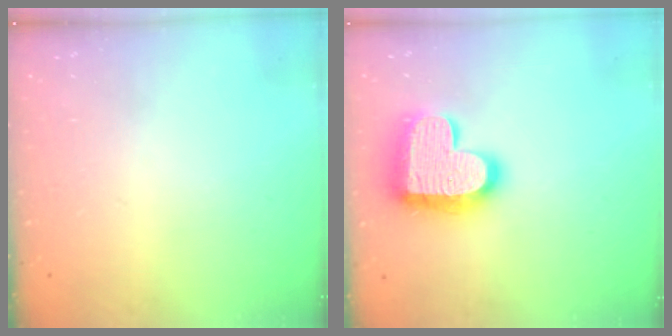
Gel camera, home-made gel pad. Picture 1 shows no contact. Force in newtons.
{"total": 19.2, "press": 19.2, "slide": 1.3}